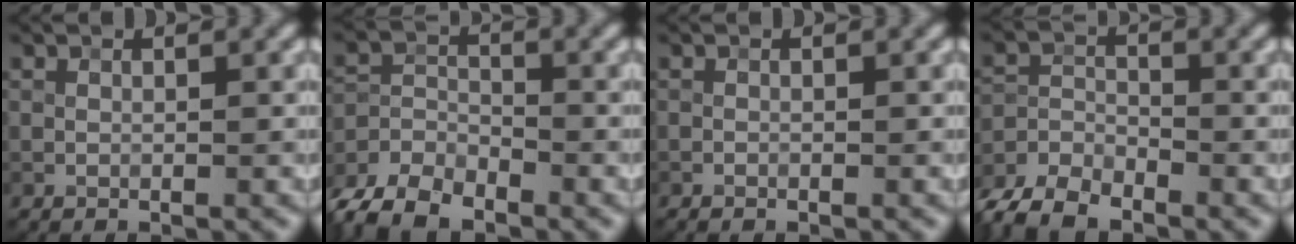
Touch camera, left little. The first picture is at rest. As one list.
[{"total": 6.3, "force": [-5.2, 2.6, 2.2], "torque": [-0.037, -0.020, -0.107]}, {"total": 0.0}, {"total": 5.4, "force": [-4.6, 2.1, 2.0], "torque": [-0.031, -0.015, -0.097]}]